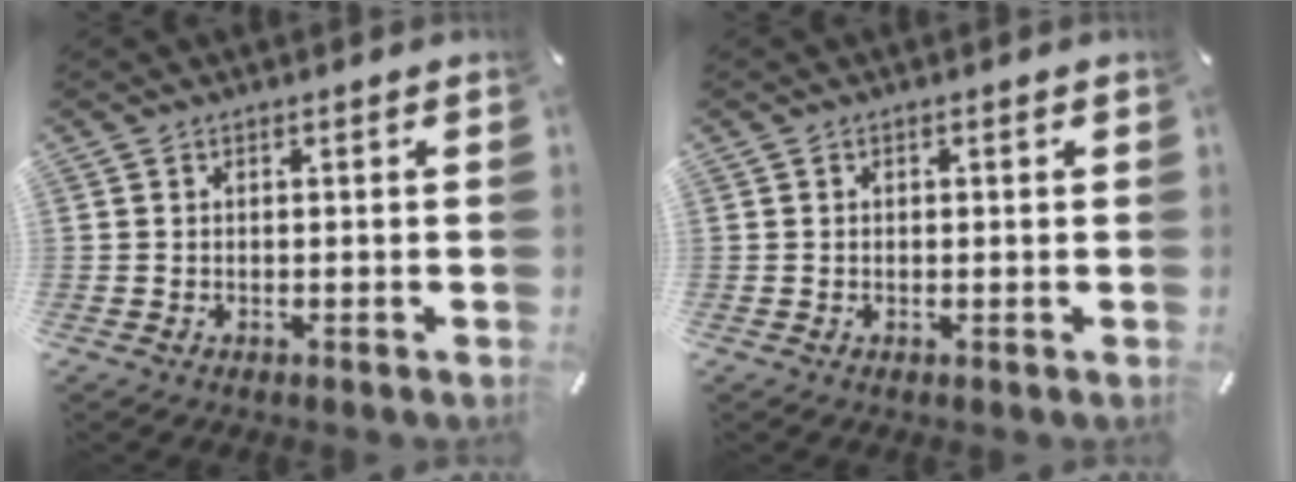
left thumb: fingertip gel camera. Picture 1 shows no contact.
{"total": 0.6, "force": [0.1, 0.3, 0.4], "torque": [-0.008, 0.002, 0.000]}